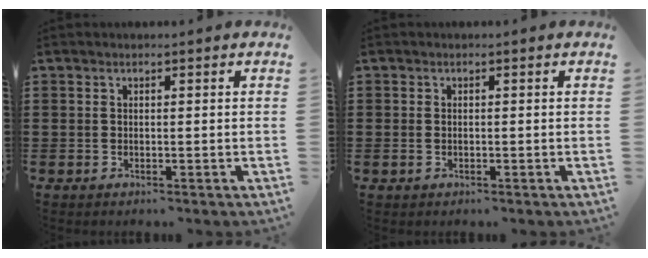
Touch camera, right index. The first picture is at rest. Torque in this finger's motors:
{"motor_torque": [-0.24, 0.08, -0.02, -0.01]}